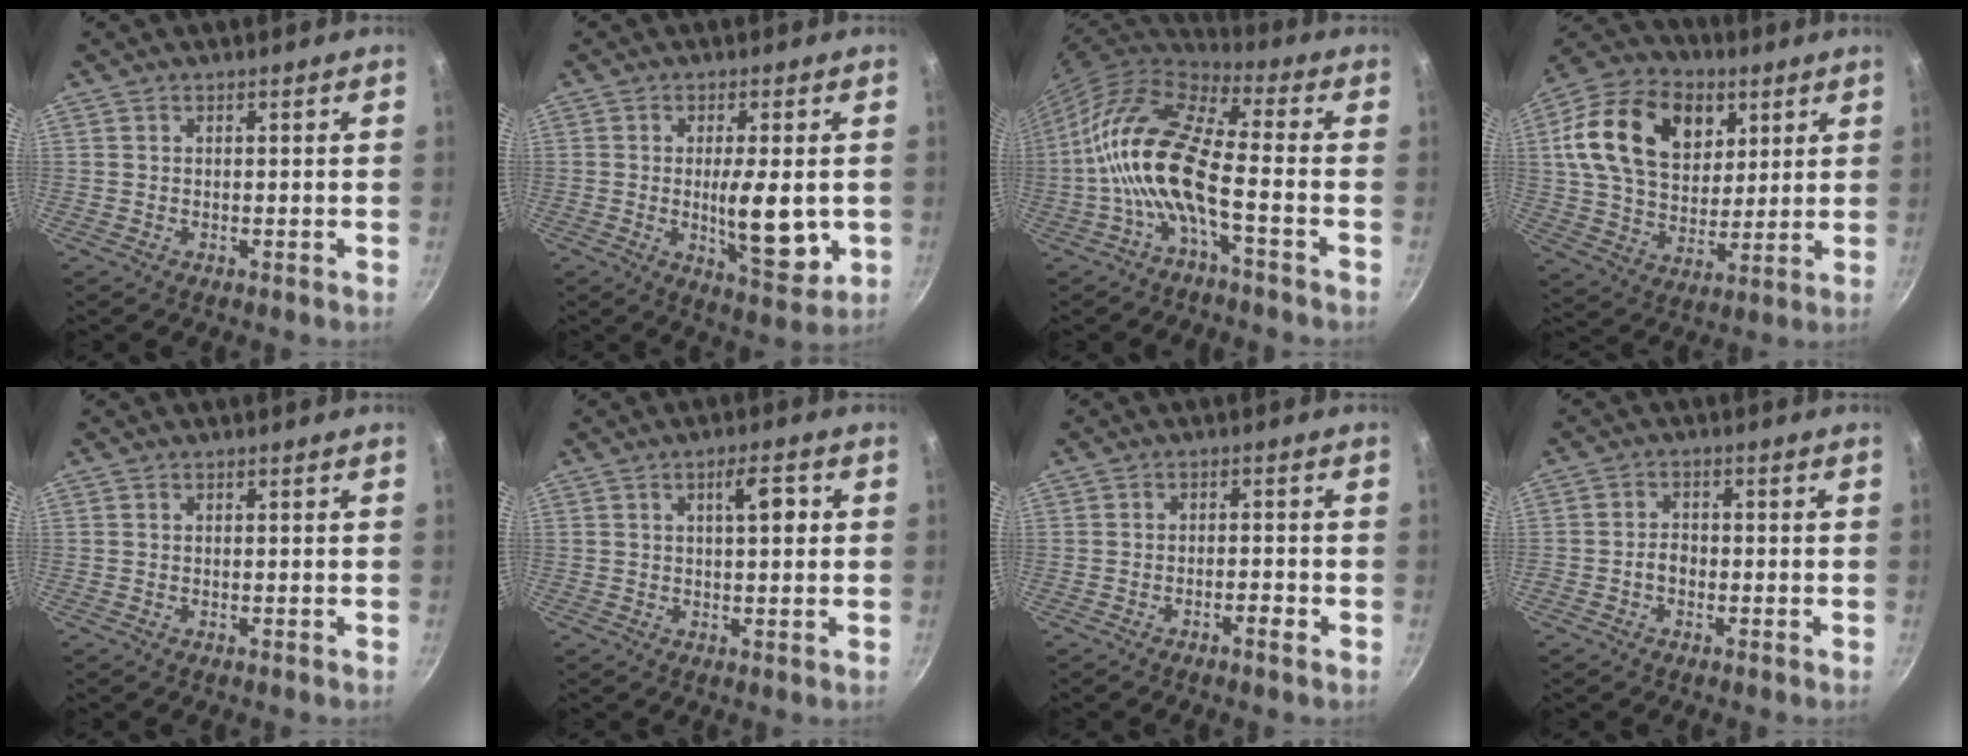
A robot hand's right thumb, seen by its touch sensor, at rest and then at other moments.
{"total": 11.3, "force": [-0.8, 3.8, 10.6], "torque": [-0.153, -0.016, -0.002]}
{"total": 15.2, "force": [-3.6, 5.0, 13.9], "torque": [-0.280, 0.041, -0.086]}
{"total": 21.1, "force": [7.2, 14.7, 13.4], "torque": [-0.215, -0.008, 0.118]}
{"total": 0.0}
{"total": 5.4, "force": [1.2, 1.7, 5.0], "torque": [-0.067, 0.002, 0.015]}
{"total": 2.4, "force": [-1.4, 0.5, 1.8], "torque": [-0.030, 0.013, -0.024]}
{"total": 2.4, "force": [-1.0, 1.7, 1.4], "torque": [-0.014, 0.017, -0.019]}